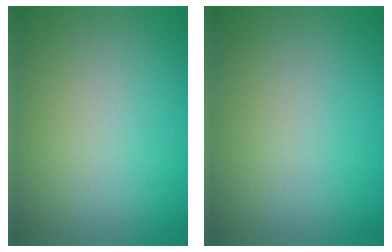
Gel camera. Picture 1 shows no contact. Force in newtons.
{"total": 0.0}